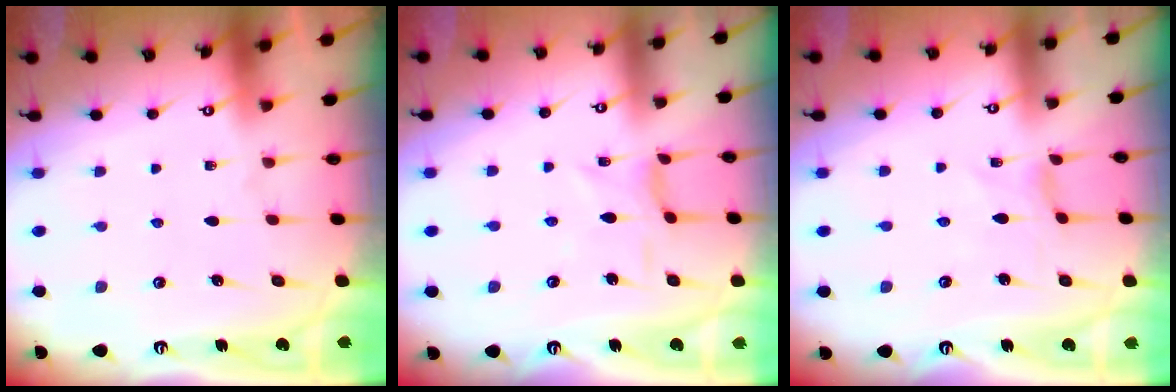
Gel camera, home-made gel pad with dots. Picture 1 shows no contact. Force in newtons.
{"total": 1.9, "press": 1.9, "slide": 0.4}
{"total": 0.0}